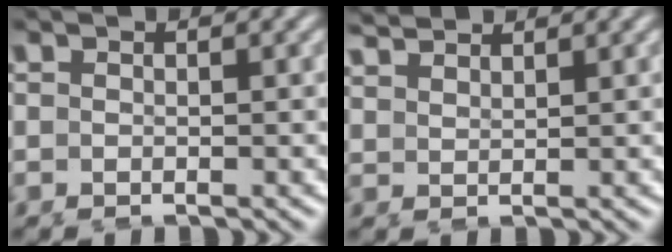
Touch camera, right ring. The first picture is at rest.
{"total": 2.2, "force": [2.1, 0.4, 0.3], "torque": [-0.002, 0.001, 0.043]}